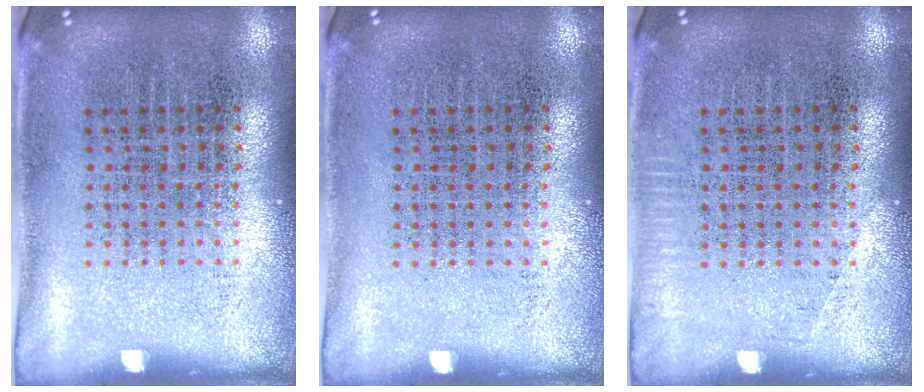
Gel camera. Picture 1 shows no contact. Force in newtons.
{"total": 0.0}
{"total": 0.6, "press": 0.6, "slide": 0.1}